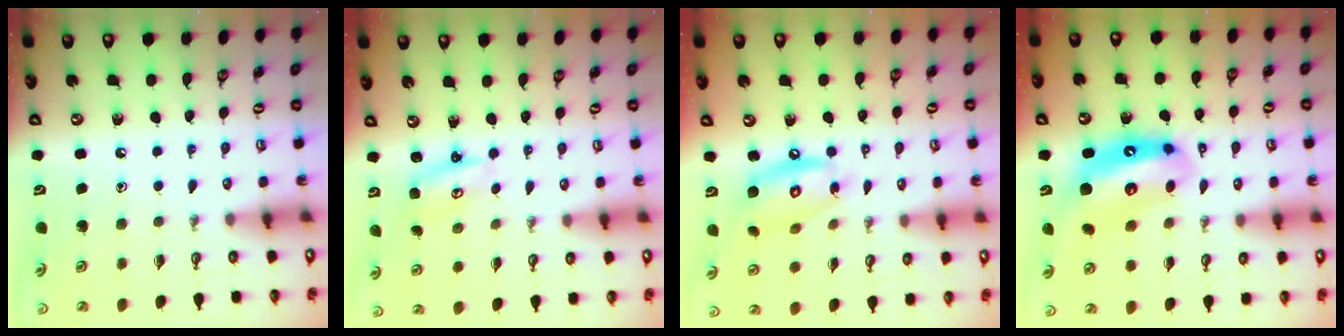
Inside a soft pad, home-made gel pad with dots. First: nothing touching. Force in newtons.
{"total": 2.7, "press": 2.7, "slide": 0.2}
{"total": 12.2, "press": 12.2, "slide": 1.0}
{"total": 14.1, "press": 14.0, "slide": 1.2}